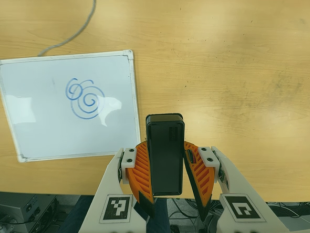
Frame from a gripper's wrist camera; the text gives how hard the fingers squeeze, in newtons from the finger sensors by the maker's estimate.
{"total": 6.4, "left": 6.3, "right": 6.5}